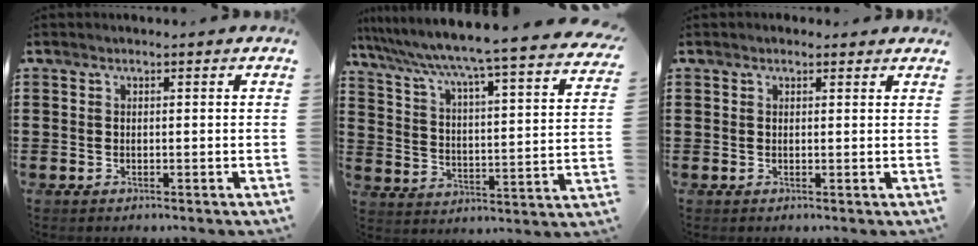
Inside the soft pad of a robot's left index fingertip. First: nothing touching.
{"total": 4.6, "force": [3.8, -1.0, 2.4], "torque": [-0.067, -0.052, 0.048]}
{"total": 1.0, "force": [0.8, 0.4, 0.2], "torque": [-0.006, 0.004, 0.016]}